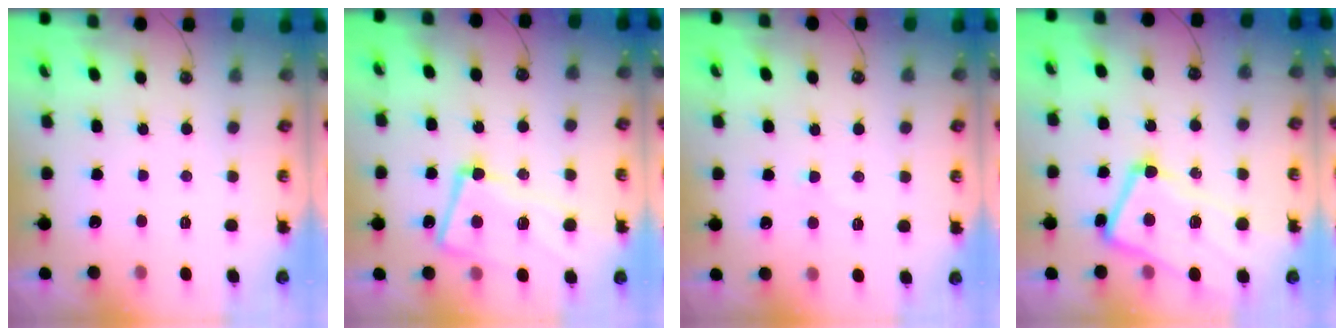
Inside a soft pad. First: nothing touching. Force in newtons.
{"total": 7.6, "press": 7.3, "slide": 2.0}
{"total": 2.7, "press": 2.7, "slide": 0.5}
{"total": 7.5, "press": 7.4, "slide": 1.3}